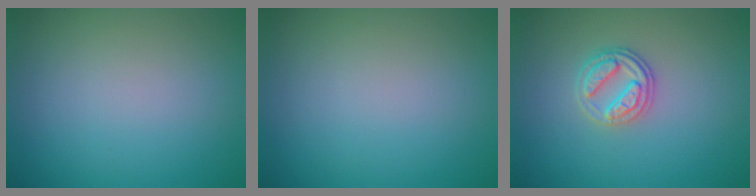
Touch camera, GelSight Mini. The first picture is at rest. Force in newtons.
{"total": 0.0}
{"total": 2.7, "press": 2.6, "slide": 0.8}